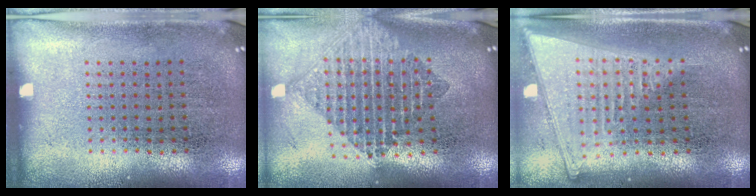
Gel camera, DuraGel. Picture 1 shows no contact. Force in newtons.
{"total": 2.2, "press": 1.6, "slide": 1.4}
{"total": 2.1, "press": 1.8, "slide": 1.2}